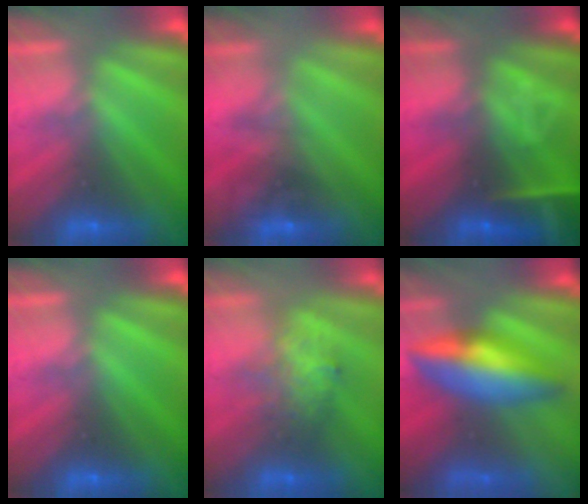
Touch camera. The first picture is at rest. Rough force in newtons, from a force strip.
{"total": 1.6}
{"total": 9.1}
{"total": 0.0}
{"total": 2.6}
{"total": 7.2}